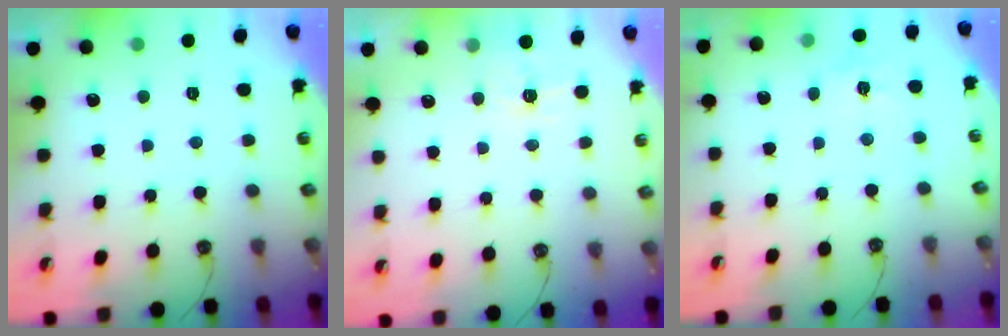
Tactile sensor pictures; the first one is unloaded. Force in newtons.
{"total": 5.1, "press": 5.0, "slide": 0.7}
{"total": 5.3, "press": 5.2, "slide": 0.5}